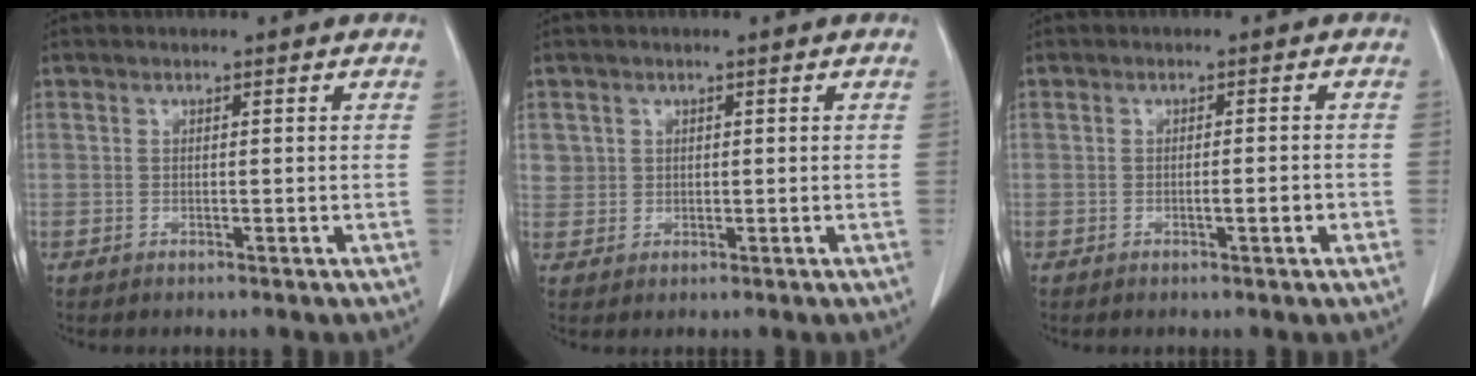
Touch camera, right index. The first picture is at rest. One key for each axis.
{"total": 2.3, "fx": 0.9, "fy": 2.1, "fz": 0.2, "tx": 0.016, "ty": 0.005, "tz": 0.017}
{"total": 1.8, "fx": -0.6, "fy": 0.2, "fz": 1.7, "tx": -0.025, "ty": 0.000, "tz": -0.007}